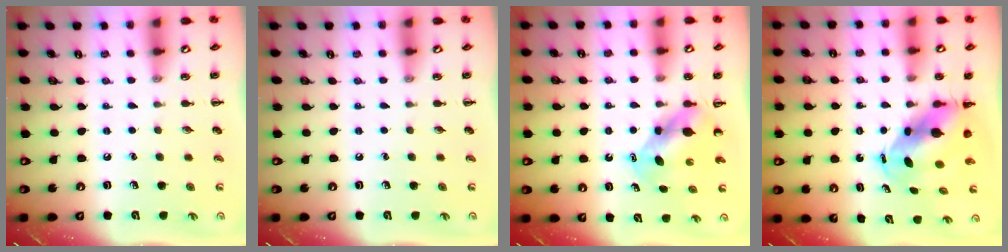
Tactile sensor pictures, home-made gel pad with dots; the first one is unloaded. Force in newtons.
{"total": 0.0}
{"total": 5.5, "press": 5.4, "slide": 0.7}
{"total": 7.5, "press": 7.3, "slide": 1.7}